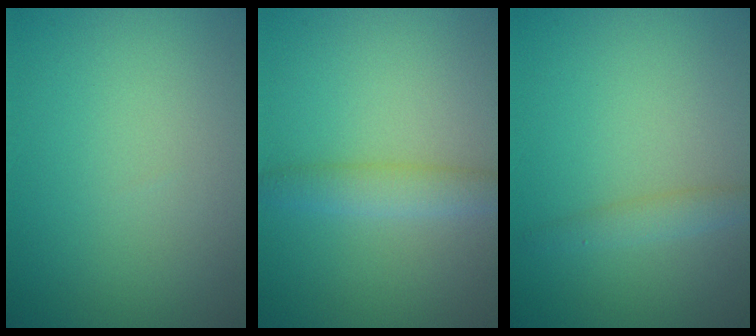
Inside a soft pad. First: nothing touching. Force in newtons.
{"total": 2.3, "press": 2.3, "slide": 0.2}
{"total": 1.5, "press": 1.5, "slide": 0.0}